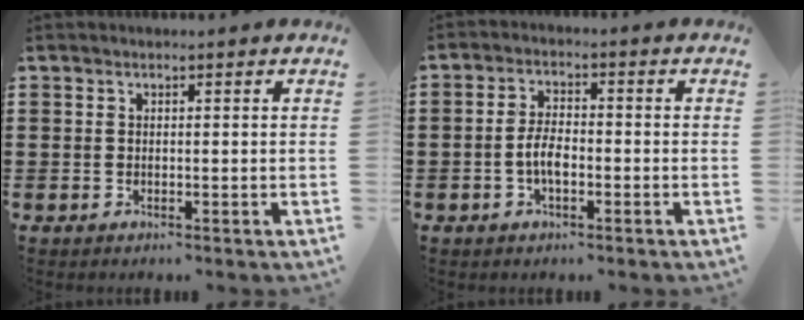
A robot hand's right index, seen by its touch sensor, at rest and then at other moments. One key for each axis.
{"total": 4.2, "fx": -1.2, "fy": 1.7, "fz": 3.7, "tx": -0.089, "ty": -0.005, "tz": -0.027}